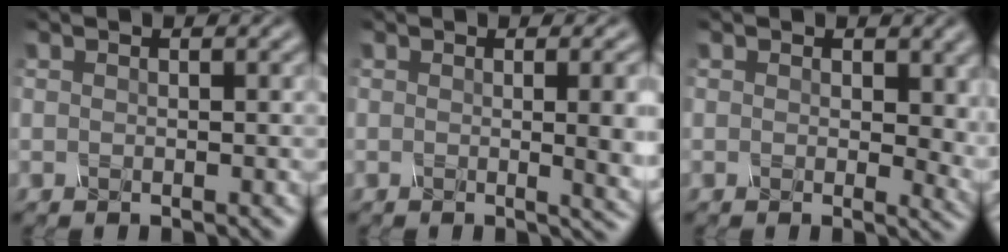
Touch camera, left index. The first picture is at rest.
{"total": 6.3, "force": [0.1, 2.5, 5.8], "torque": [-0.038, 0.000, 0.004]}
{"total": 4.5, "force": [0.8, 2.7, 3.5], "torque": [-0.032, -0.006, 0.008]}